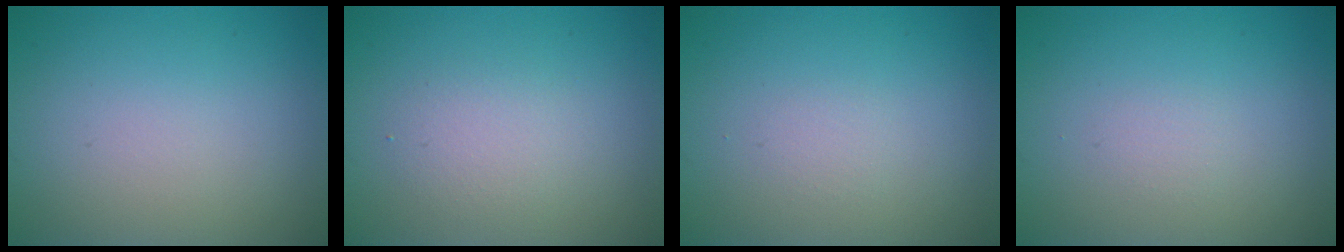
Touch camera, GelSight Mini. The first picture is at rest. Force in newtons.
{"total": 2.1, "press": 2.1, "slide": 0.0}
{"total": 0.0}
{"total": 0.6, "press": 0.6, "slide": 0.1}